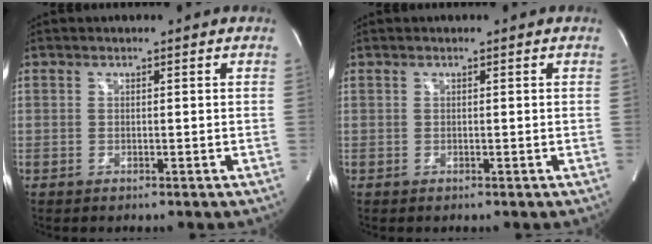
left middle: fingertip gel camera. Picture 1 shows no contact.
{"total": 0.0}